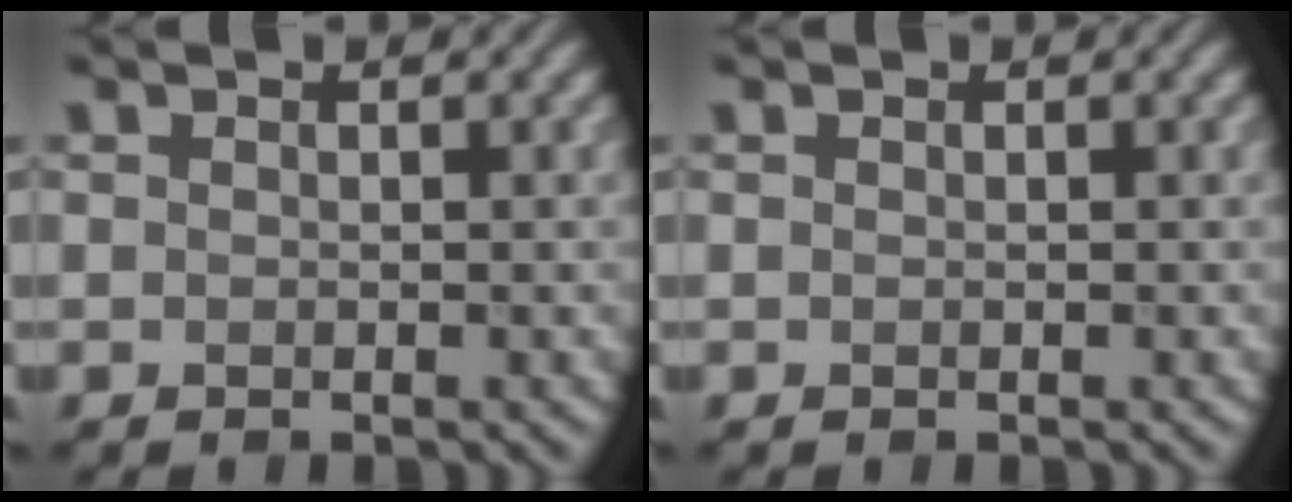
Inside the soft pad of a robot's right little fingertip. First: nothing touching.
{"total": 0.0}